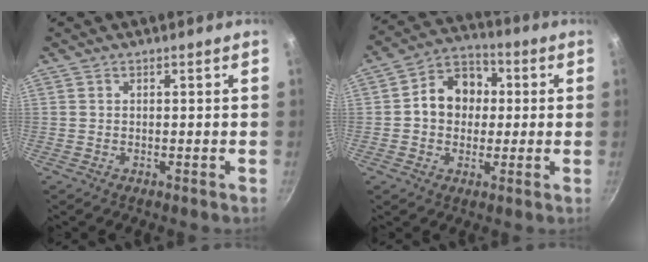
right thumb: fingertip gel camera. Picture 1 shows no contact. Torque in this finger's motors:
{"motor_torque": [0.21, 0.21, 0.45, -0.36, 0.15]}